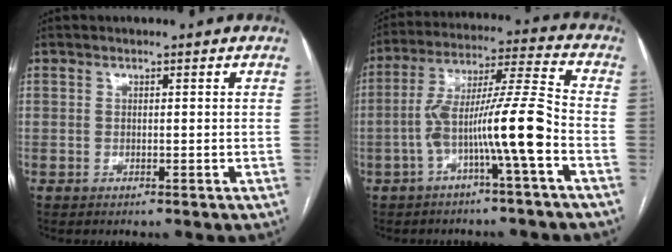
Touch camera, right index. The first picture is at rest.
{"total": 12.1, "force": [-4.1, -0.4, 11.4], "torque": [-0.208, 0.026, -0.073]}